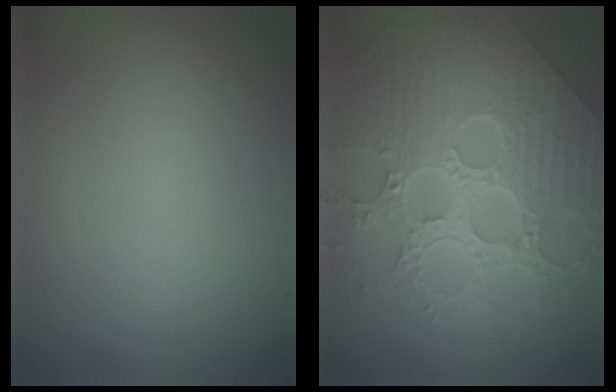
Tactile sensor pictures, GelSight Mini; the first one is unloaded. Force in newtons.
{"total": 7.1, "press": 6.3, "slide": 3.3}